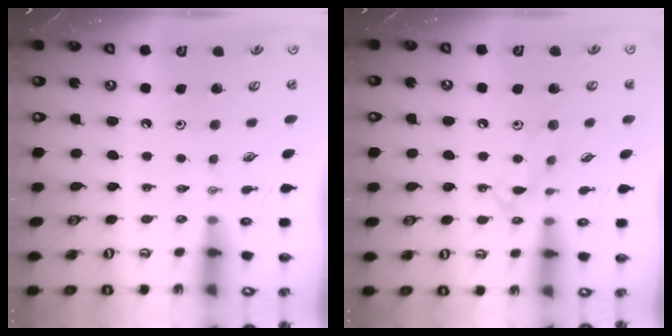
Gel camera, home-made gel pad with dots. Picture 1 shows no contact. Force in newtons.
{"total": 9.4, "press": 9.4, "slide": 0.8}